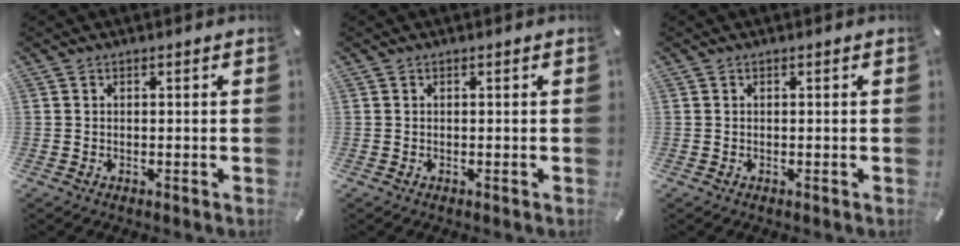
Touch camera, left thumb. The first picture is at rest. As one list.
[{"total": 0.0}, {"total": 0.0}]